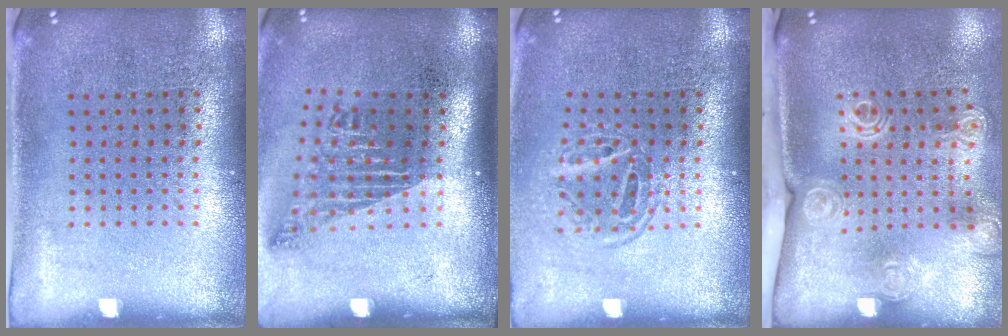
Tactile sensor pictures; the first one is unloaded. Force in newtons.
{"total": 1.8, "press": 1.1, "slide": 1.4}
{"total": 1.6, "press": 1.2, "slide": 1.1}
{"total": 2.0, "press": 1.6, "slide": 1.3}